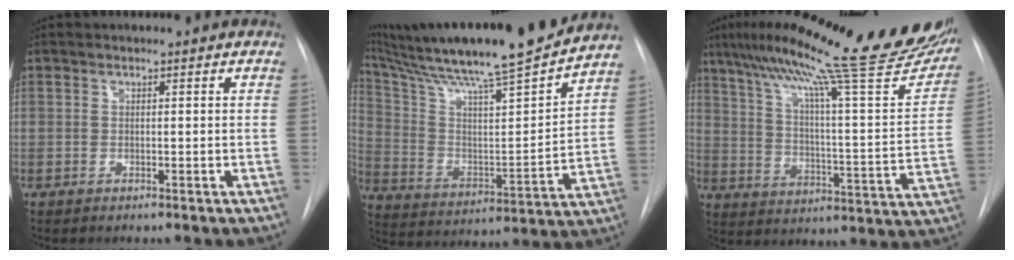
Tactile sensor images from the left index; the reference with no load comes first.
{"total": 25.6, "force": [21.9, 0.3, 13.2], "torque": [-0.238, -0.025, 0.339]}
{"total": 30.9, "force": [24.2, 3.0, 19.0], "torque": [-0.276, -0.019, 0.324]}